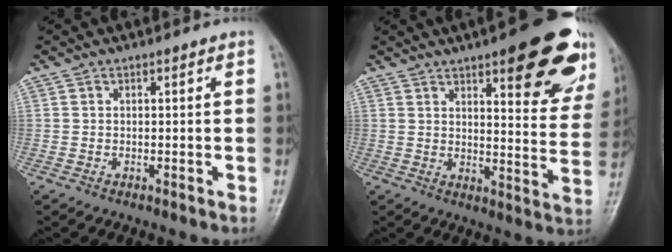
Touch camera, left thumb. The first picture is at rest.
{"total": 20.7, "force": [11.4, 6.3, 16.1], "torque": [-0.164, -0.047, 0.143]}